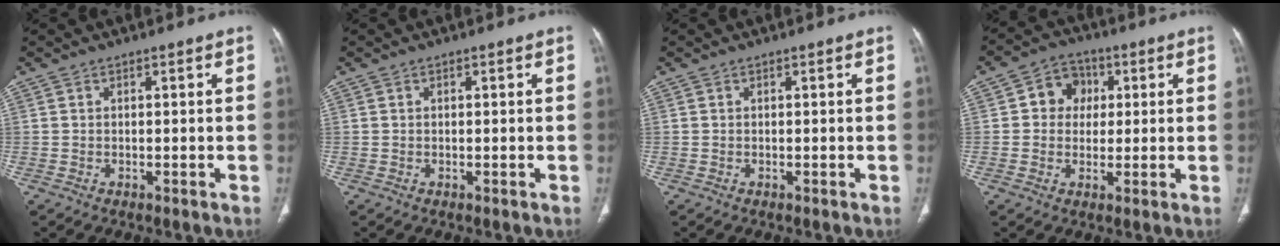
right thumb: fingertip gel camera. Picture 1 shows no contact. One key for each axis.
{"total": 0.0}
{"total": 0.0}
{"total": 7.2, "fx": 1.4, "fy": 6.2, "fz": 3.3, "tx": -0.016, "ty": 0.008, "tz": 0.014}